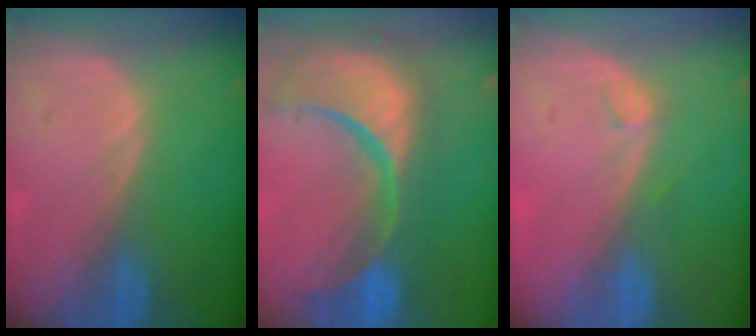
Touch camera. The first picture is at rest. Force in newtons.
{"total": 15.4, "press": 12.1, "slide": 9.5}
{"total": 1.3, "press": 1.1, "slide": 0.5}